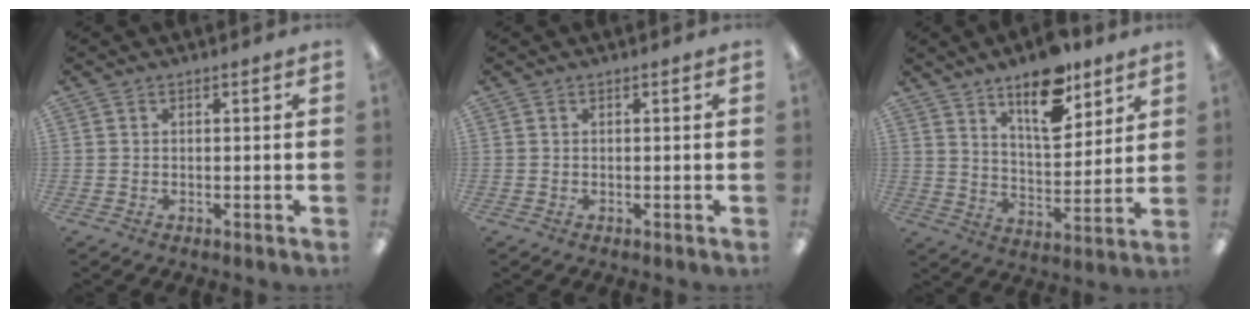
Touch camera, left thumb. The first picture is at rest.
{"total": 0.0}
{"total": 14.4, "force": [10.0, 5.9, 8.5], "torque": [-0.124, -0.057, 0.172]}